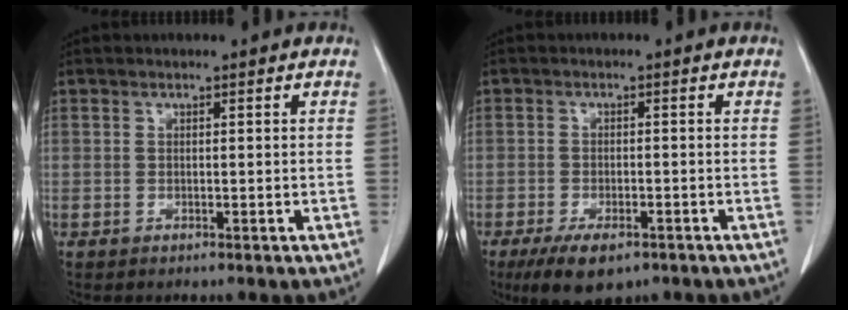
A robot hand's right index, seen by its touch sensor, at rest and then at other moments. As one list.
[{"total": 7.0, "force": [-4.7, 2.8, 4.3], "torque": [-0.076, -0.009, -0.076]}]